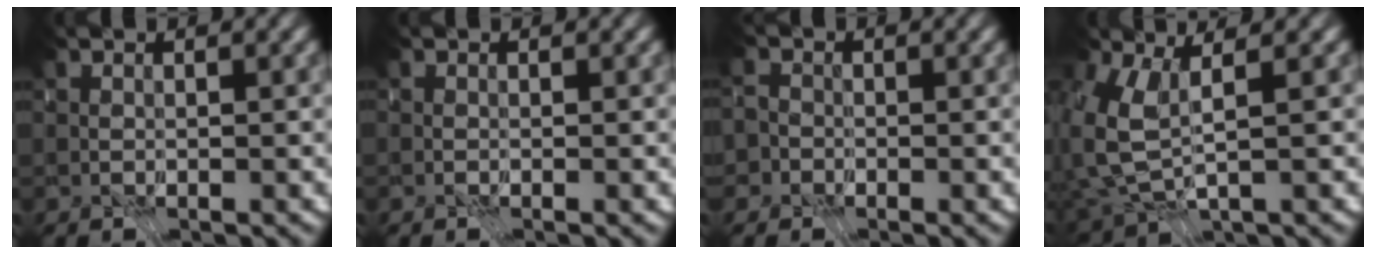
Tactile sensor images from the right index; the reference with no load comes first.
{"total": 0.0}
{"total": 3.2, "force": [0.7, 2.8, 1.3], "torque": [0.006, 0.007, -0.043]}
{"total": 2.4, "force": [-1.0, -1.9, 1.0], "torque": [-0.032, -0.025, -0.007]}